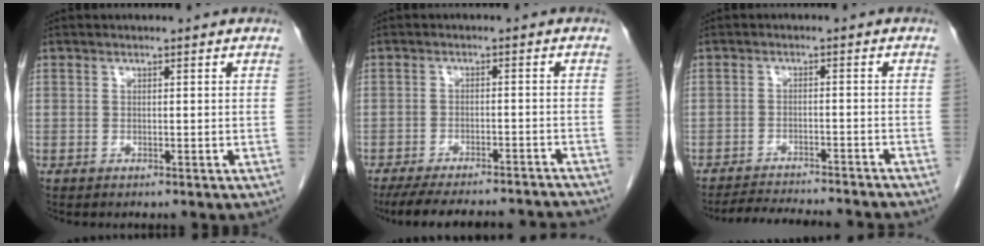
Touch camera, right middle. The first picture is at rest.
{"total": 17.3, "force": [-16.0, 2.7, 6.2], "torque": [-0.108, -0.008, -0.209]}
{"total": 11.6, "force": [-10.9, 0.7, 4.0], "torque": [-0.053, -0.007, -0.148]}